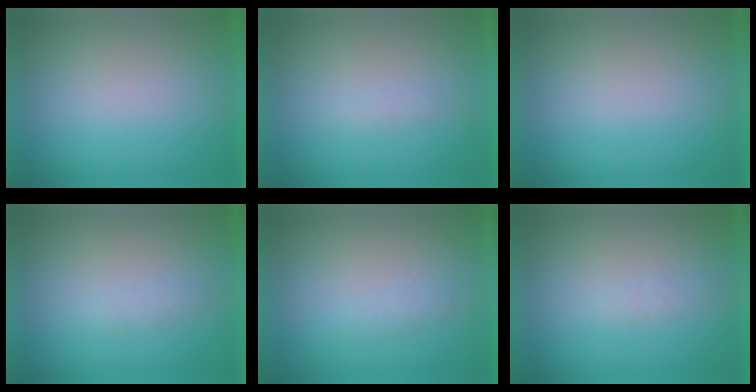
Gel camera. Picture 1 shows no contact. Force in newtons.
{"total": 1.0}
{"total": 0.0}
{"total": 1.5}
{"total": 1.3}
{"total": 1.2}